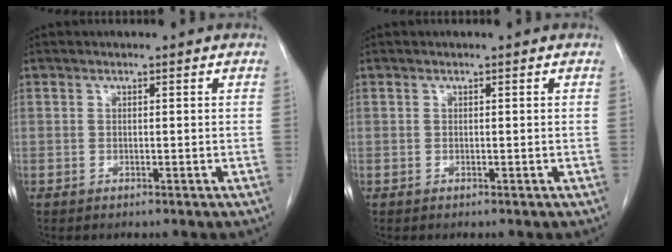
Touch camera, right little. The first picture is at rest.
{"total": 0.0}